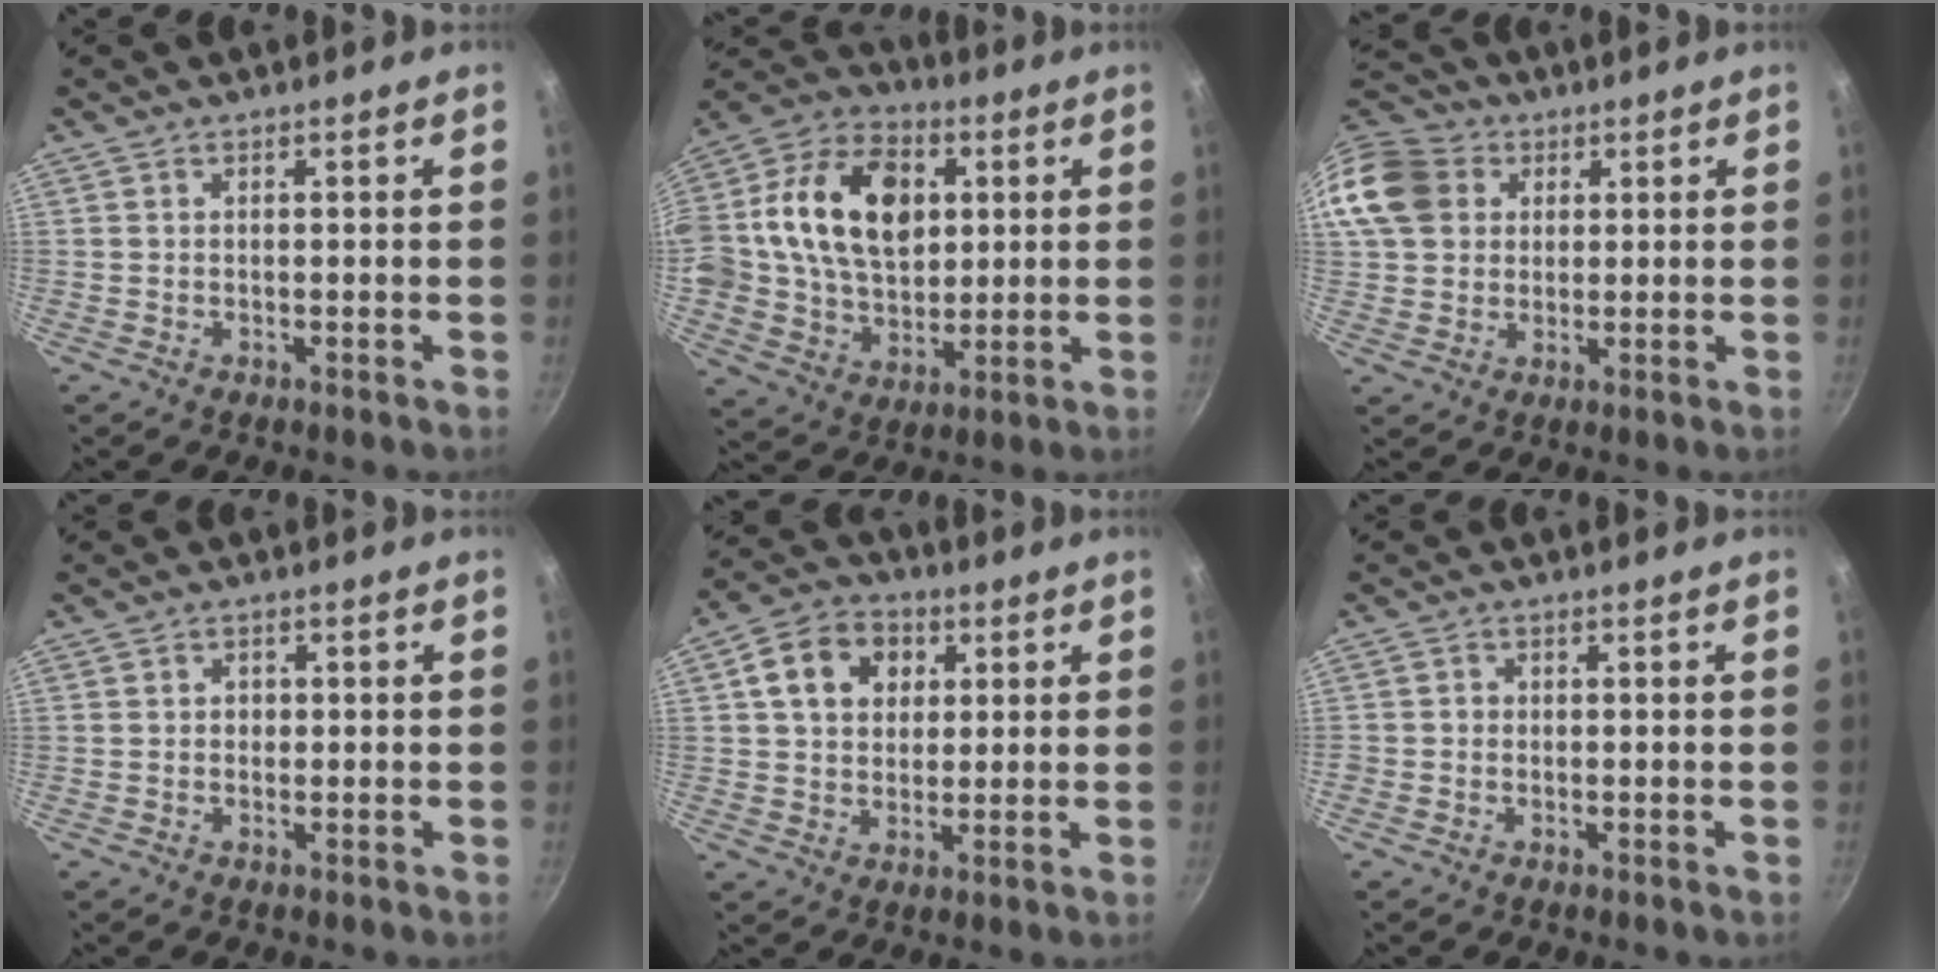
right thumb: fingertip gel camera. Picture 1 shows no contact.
{"total": 23.4, "force": [4.5, 16.7, 15.7], "torque": [-0.255, 0.017, 0.070]}
{"total": 14.6, "force": [4.4, 12.1, 7.0], "torque": [-0.133, 0.018, 0.073]}
{"total": 1.6, "force": [0.1, 1.5, 0.7], "torque": [-0.005, 0.002, -0.001]}
{"total": 11.0, "force": [3.2, 8.6, 6.0], "torque": [-0.080, 0.009, 0.043]}
{"total": 1.4, "force": [-0.3, 1.3, 0.3], "torque": [0.002, 0.003, -0.007]}